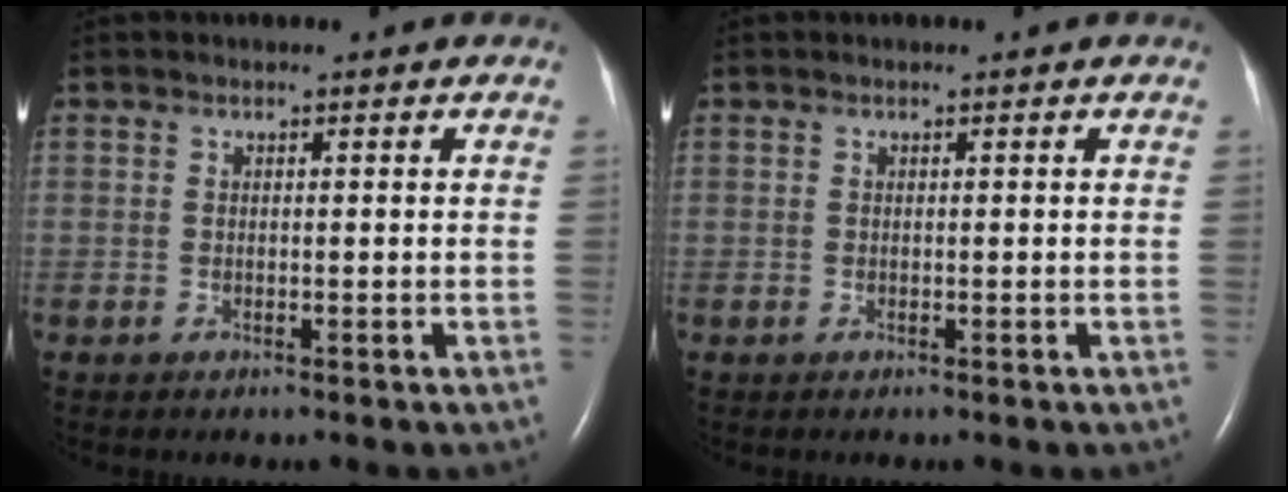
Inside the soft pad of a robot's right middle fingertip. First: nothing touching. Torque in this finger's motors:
{"motor_torque": [0.11, -0.17, 0.00, 0.00]}